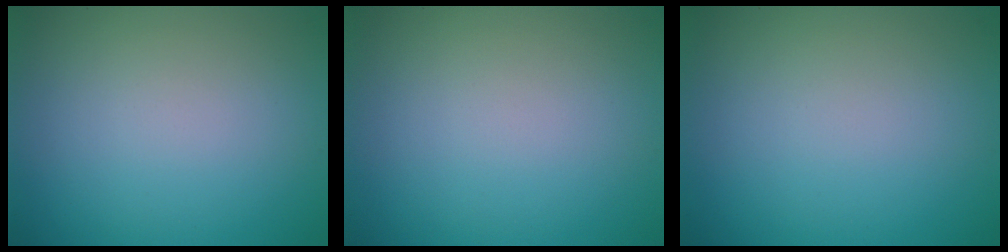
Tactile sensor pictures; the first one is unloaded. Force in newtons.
{"total": 0.0}
{"total": 0.0}